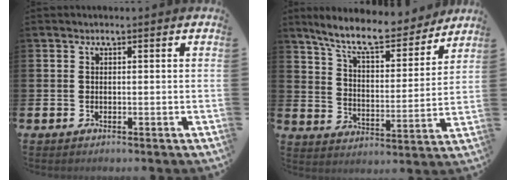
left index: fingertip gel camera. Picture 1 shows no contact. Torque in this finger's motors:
{"motor_torque": [1.07, -1.07, 0.84, 0.21]}